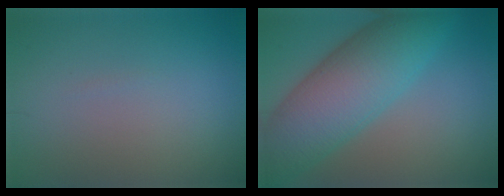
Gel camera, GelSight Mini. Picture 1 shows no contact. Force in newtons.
{"total": 10.6, "press": 10.6, "slide": 0.1}